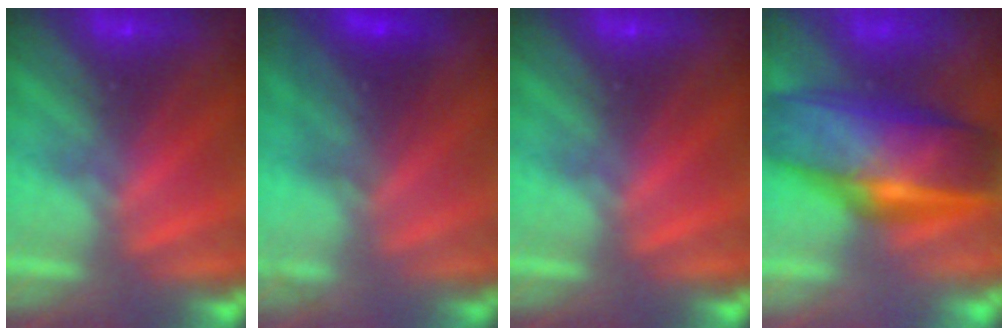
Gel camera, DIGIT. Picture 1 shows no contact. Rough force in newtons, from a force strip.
{"total": 2.7}
{"total": 0.0}
{"total": 7.1}